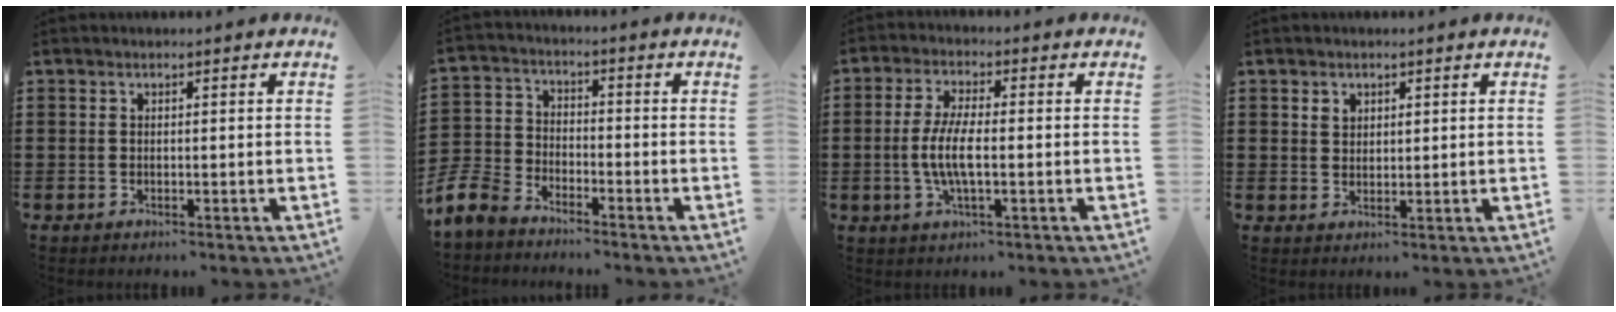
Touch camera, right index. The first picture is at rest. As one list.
[{"total": 7.3, "force": [-6.6, 2.3, 2.1], "torque": [-0.070, 0.003, -0.137]}, {"total": 6.1, "force": [-1.1, 1.8, 5.7], "torque": [-0.127, -0.004, -0.028]}, {"total": 1.5, "force": [1.1, 1.0, 0.3], "torque": [-0.009, 0.004, 0.021]}]